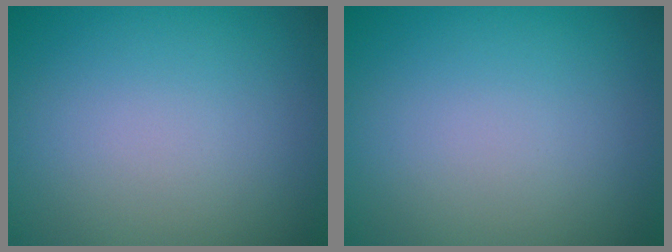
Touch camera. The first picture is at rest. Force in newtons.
{"total": 0.0}